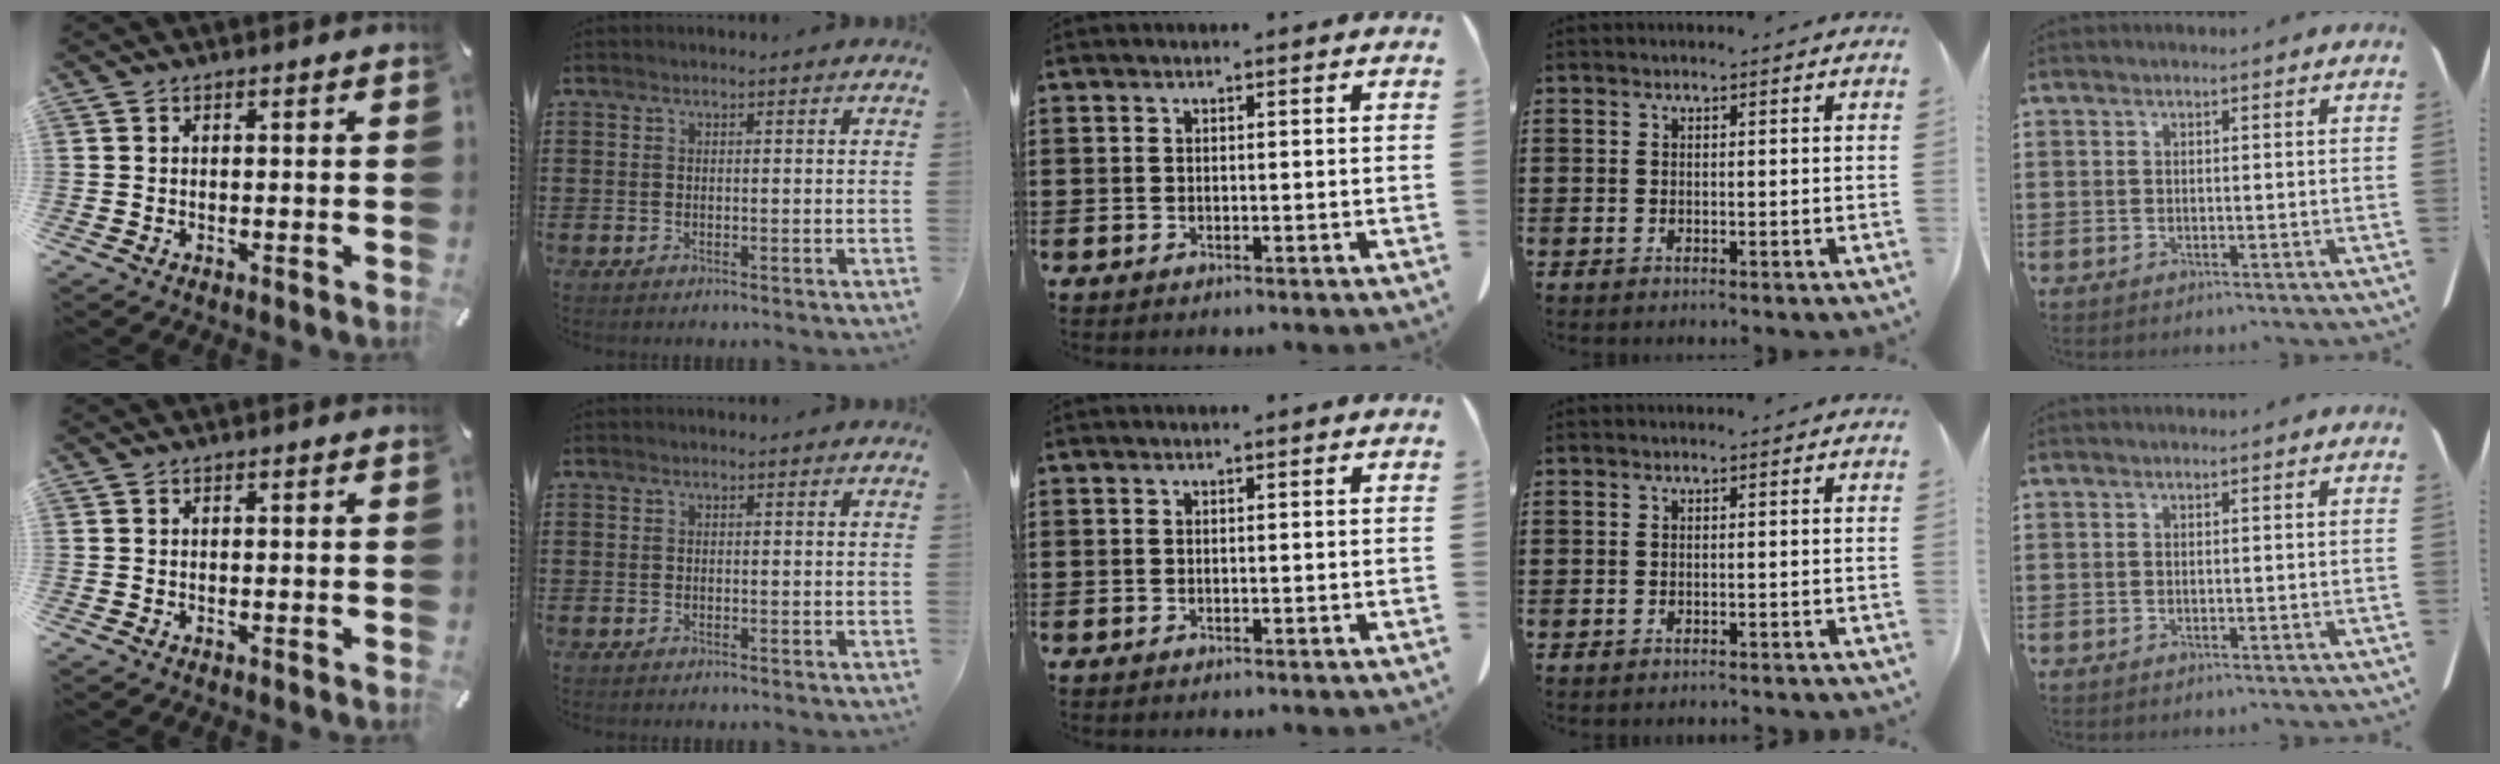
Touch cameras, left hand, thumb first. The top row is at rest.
{"ring": {"total": 0.7, "force": [-0.7, 0.0, 0.1], "torque": [-0.004, -0.001, -0.014]}}